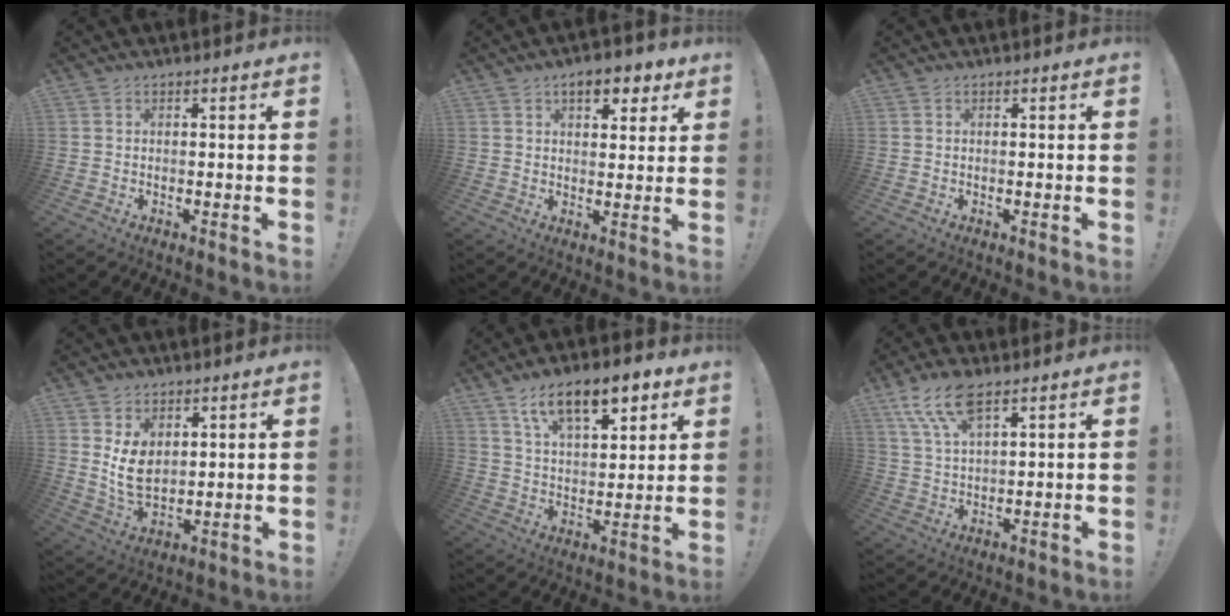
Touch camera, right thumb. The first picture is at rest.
{"total": 7.3, "force": [4.2, 3.7, 4.7], "torque": [-0.058, -0.012, 0.070]}
{"total": 0.0}
{"total": 8.8, "force": [3.1, 6.5, 5.2], "torque": [-0.098, -0.019, 0.064]}
{"total": 14.5, "force": [8.6, 6.0, 9.9], "torque": [-0.154, -0.039, 0.148]}
{"total": 10.4, "force": [6.7, 3.8, 7.0], "torque": [-0.144, -0.019, 0.128]}